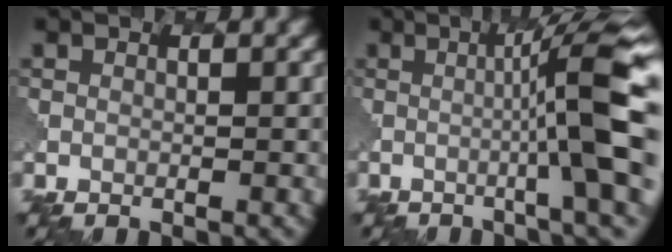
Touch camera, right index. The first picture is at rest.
{"total": 12.0, "force": [-0.6, 1.7, 11.8], "torque": [-0.143, 0.013, -0.005]}